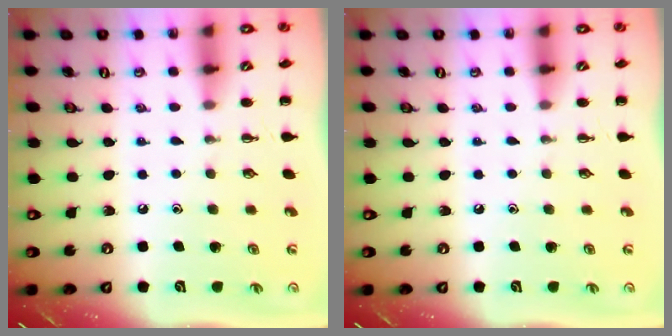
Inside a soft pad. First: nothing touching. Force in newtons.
{"total": 0.0}